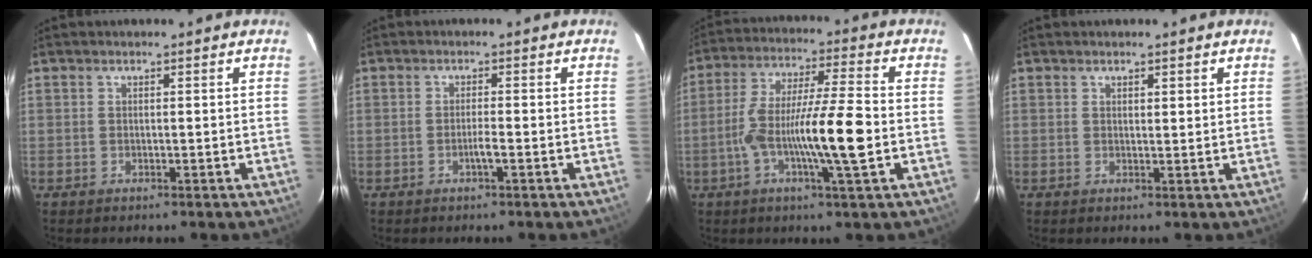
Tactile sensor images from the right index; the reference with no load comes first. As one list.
[{"total": 1.8, "force": [-0.8, -0.1, 1.6], "torque": [-0.031, 0.000, -0.015]}, {"total": 13.1, "force": [-3.0, 0.4, 12.7], "torque": [-0.234, 0.000, -0.058]}, {"total": 1.1, "force": [0.8, 0.3, 0.7], "torque": [-0.014, 0.002, 0.012]}]